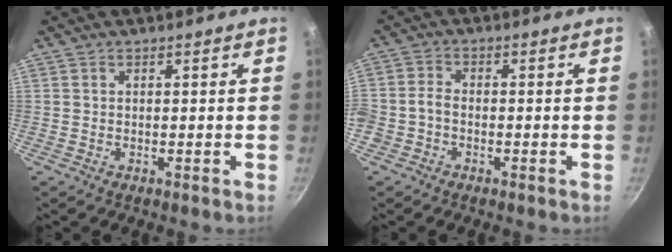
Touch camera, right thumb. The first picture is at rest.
{"total": 3.3, "force": [-1.3, 2.4, 1.8], "torque": [-0.039, 0.019, -0.034]}